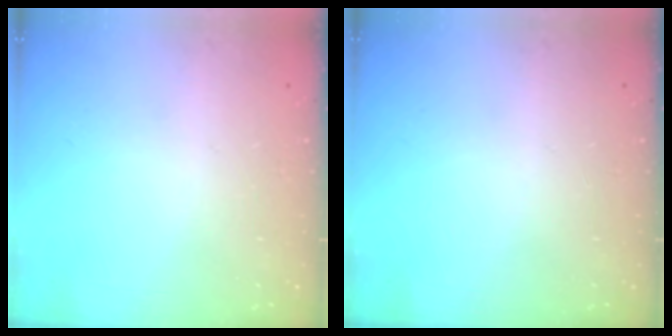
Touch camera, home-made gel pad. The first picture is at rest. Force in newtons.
{"total": 0.0}